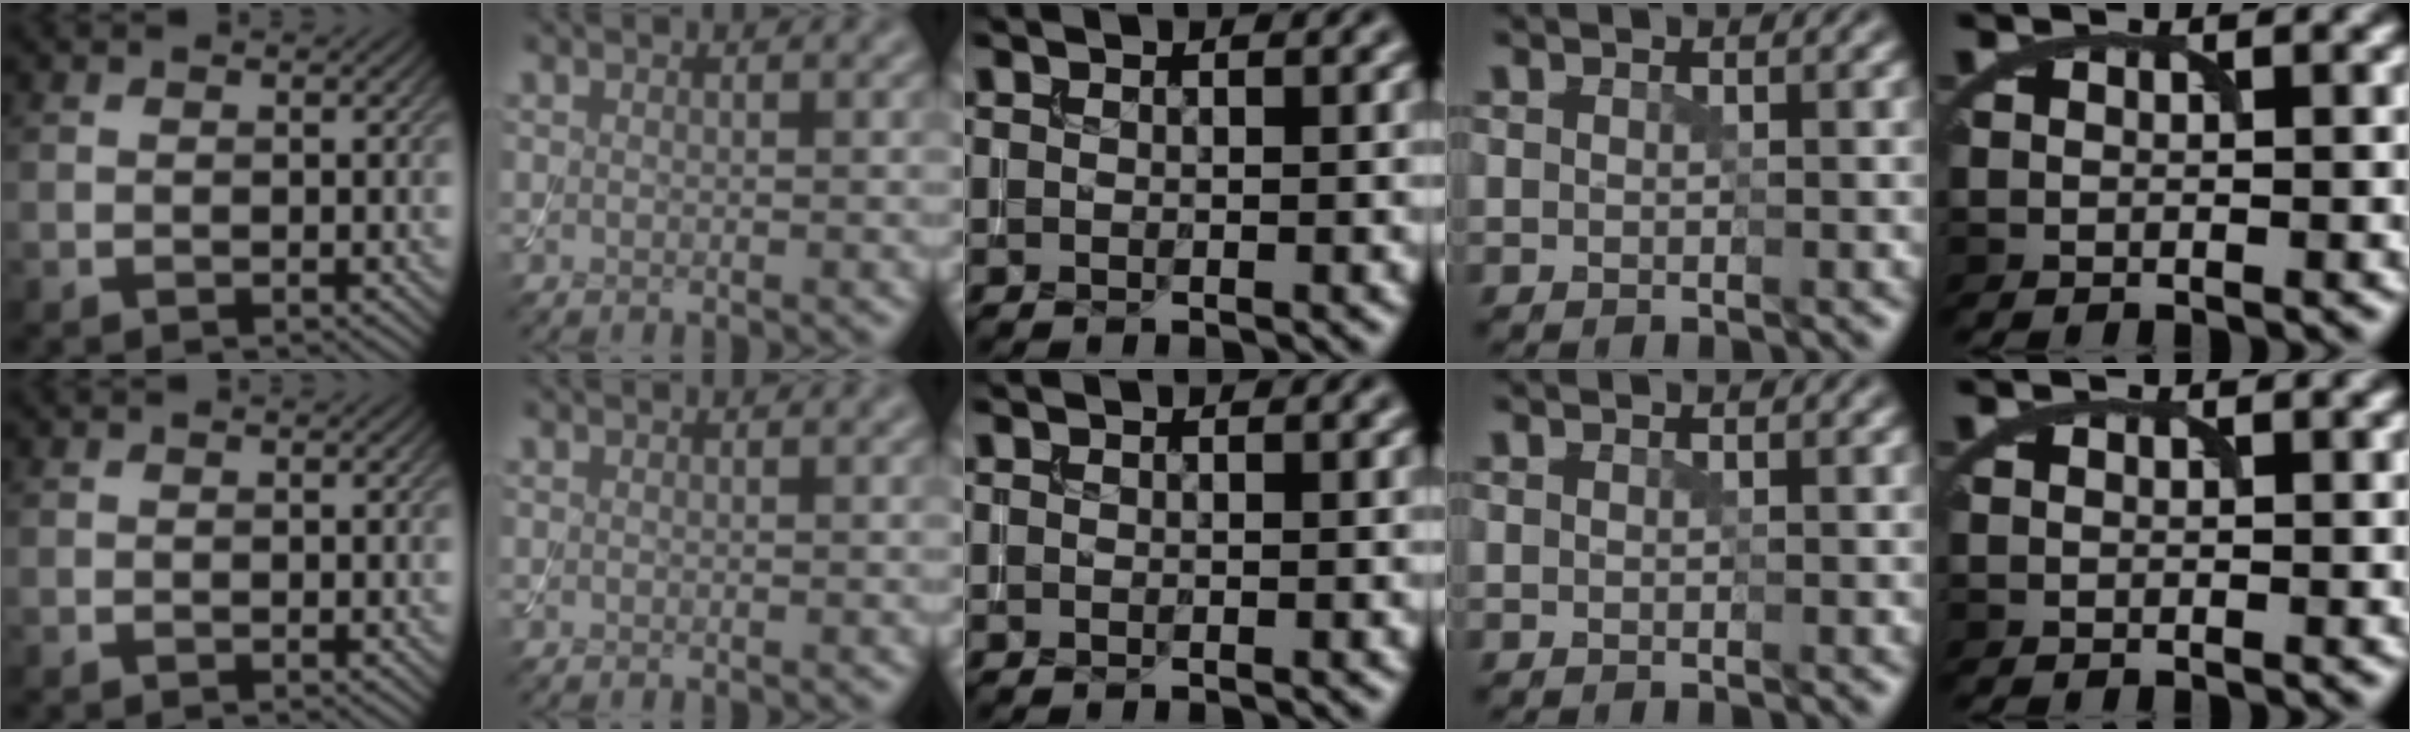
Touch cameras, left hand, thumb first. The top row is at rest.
{}